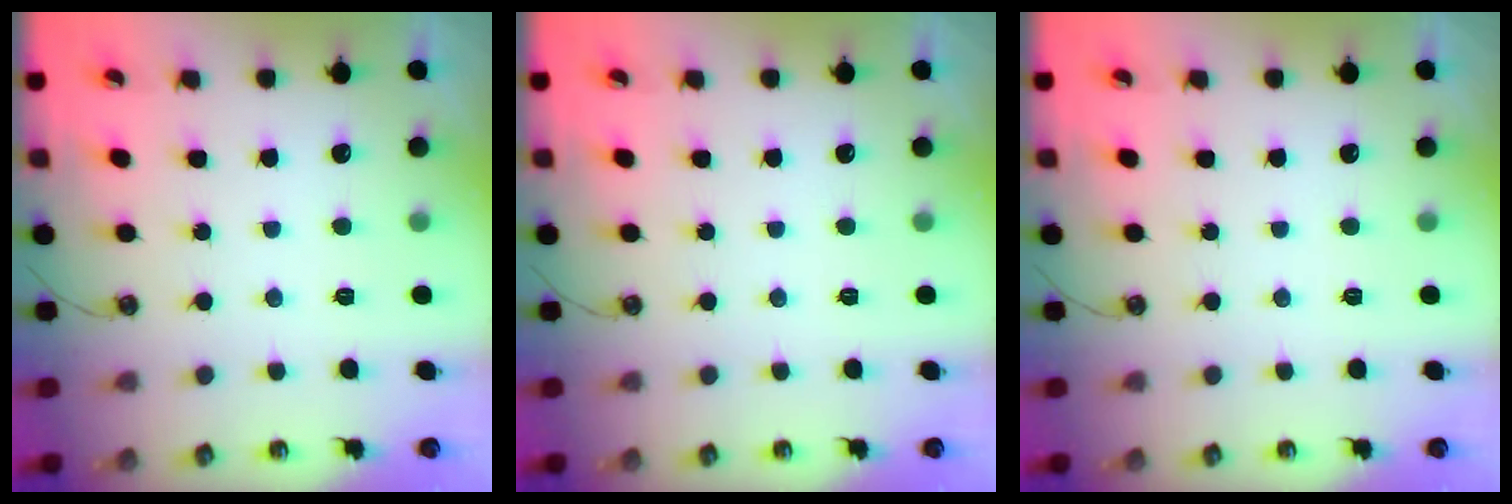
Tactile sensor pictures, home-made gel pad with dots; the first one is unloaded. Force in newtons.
{"total": 0.0}
{"total": 0.0}